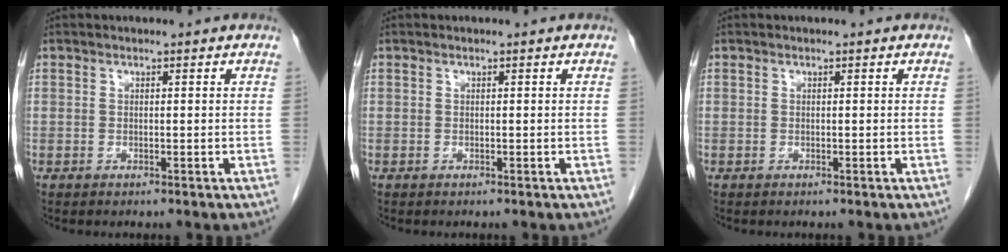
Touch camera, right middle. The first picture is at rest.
{"total": 0.0}
{"total": 0.0}